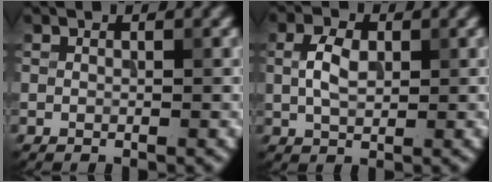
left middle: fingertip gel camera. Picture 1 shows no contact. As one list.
[{"total": 3.1, "force": [0.5, 1.9, 2.4], "torque": [-0.054, 0.005, 0.009]}]